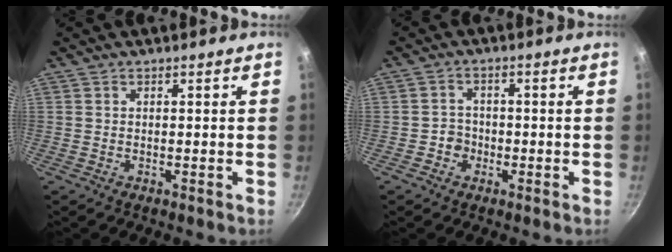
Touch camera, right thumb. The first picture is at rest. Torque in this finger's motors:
{"motor_torque": [0.02, -0.18, 0.25, -0.03, 0.03]}